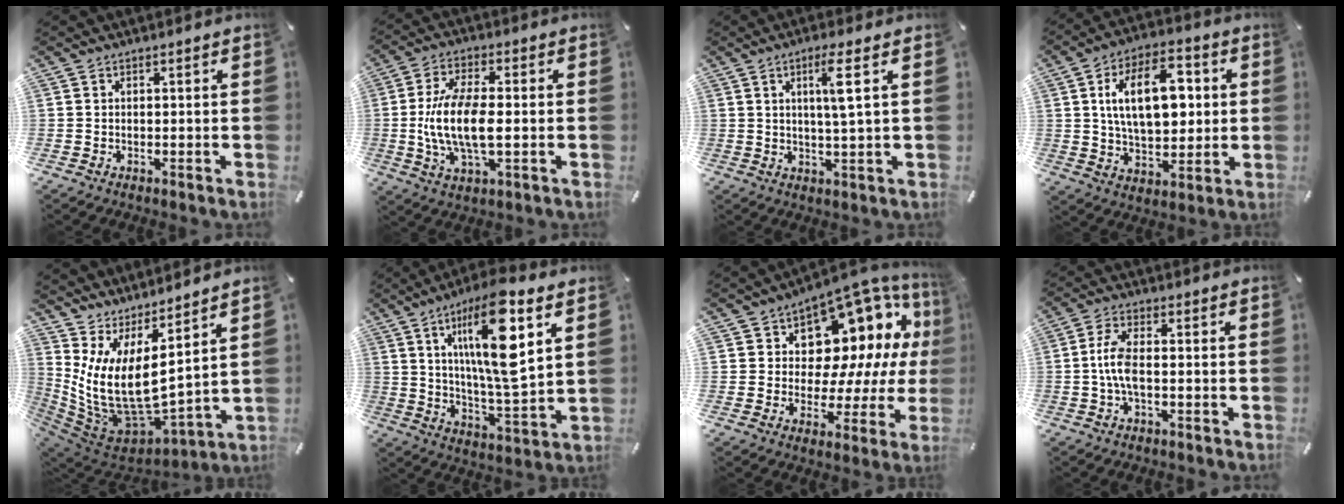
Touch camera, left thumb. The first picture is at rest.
{"total": 12.6, "force": [-1.1, 5.2, 11.4], "torque": [-0.237, -0.008, -0.019]}
{"total": 6.2, "force": [1.9, 0.1, 5.9], "torque": [-0.111, -0.006, 0.025]}
{"total": 17.0, "force": [3.1, 10.0, 13.5], "torque": [-0.239, 0.007, 0.047]}
{"total": 12.1, "force": [2.3, 5.8, 10.3], "torque": [-0.244, -0.069, 0.045]}
{"total": 19.5, "force": [7.7, 4.9, 17.2], "torque": [-0.314, -0.033, 0.107]}
{"total": 14.4, "force": [7.3, 9.4, 8.1], "torque": [-0.098, -0.077, 0.125]}
{"total": 6.5, "force": [-0.8, 2.3, 6.0], "torque": [-0.133, -0.003, -0.021]}